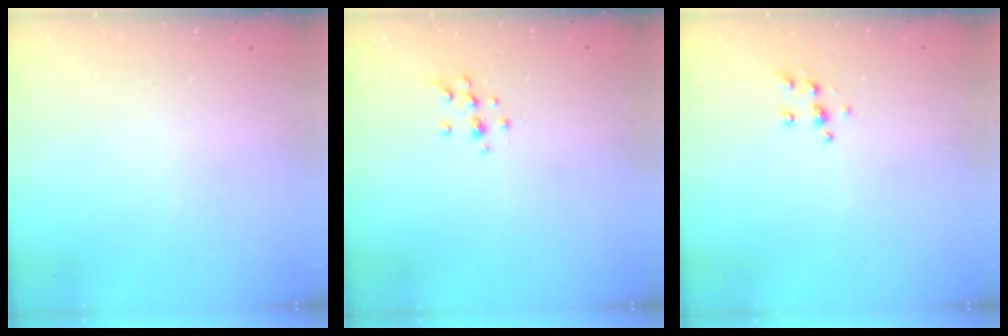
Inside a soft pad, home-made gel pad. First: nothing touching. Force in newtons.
{"total": 6.5, "press": 6.2, "slide": 2.1}
{"total": 5.1, "press": 5.1, "slide": 0.5}